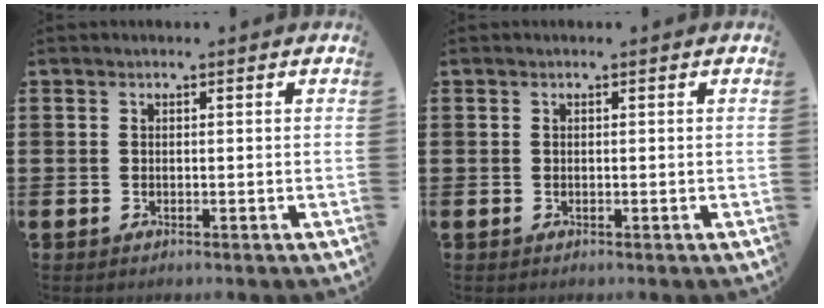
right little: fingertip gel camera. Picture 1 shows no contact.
{"total": 0.0}